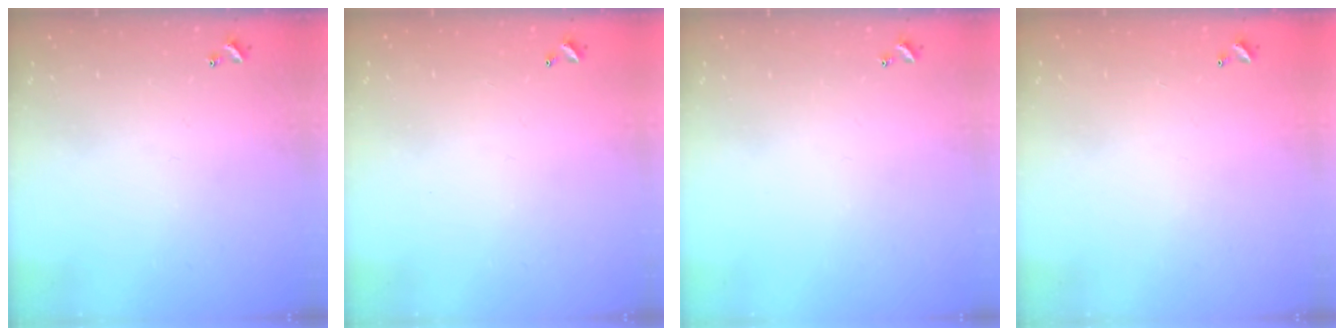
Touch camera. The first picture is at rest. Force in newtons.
{"total": 2.7, "press": 2.7, "slide": 0.1}
{"total": 0.0}
{"total": 3.0, "press": 3.0, "slide": 0.1}